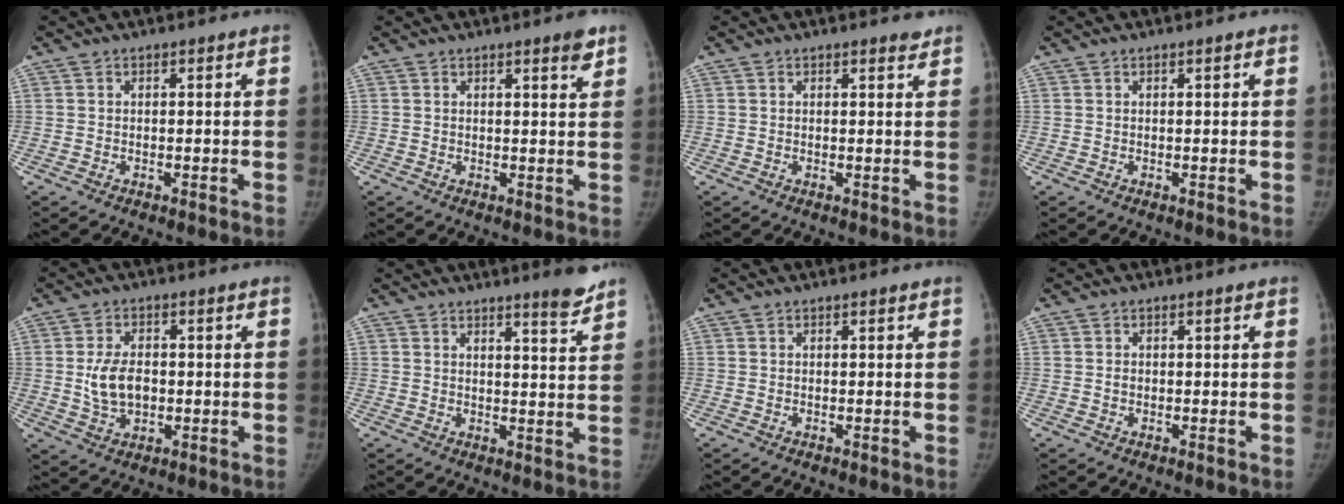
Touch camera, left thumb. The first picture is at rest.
{"total": 2.9, "force": [2.0, 0.3, 2.1], "torque": [-0.026, -0.013, 0.026]}
{"total": 1.3, "force": [1.2, 0.3, 0.6], "torque": [-0.005, -0.010, 0.015]}
{"total": 0.5, "force": [0.3, -0.1, 0.5], "torque": [-0.011, 0.000, 0.005]}
{"total": 7.1, "force": [-0.2, 4.6, 5.4], "torque": [-0.095, 0.002, 0.002]}
{"total": 5.2, "force": [4.2, 0.1, 3.1], "torque": [-0.034, -0.037, 0.058]}
{"total": 0.0}
{"total": 0.8, "force": [0.0, 0.5, 0.6], "torque": [-0.010, 0.005, 0.002]}